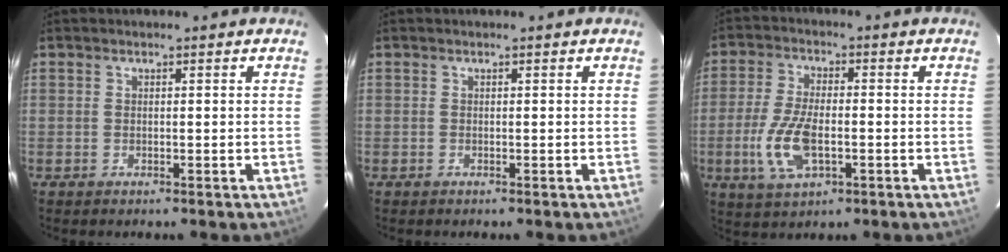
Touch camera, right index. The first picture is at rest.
{"total": 0.0}
{"total": 10.0, "force": [-2.6, 4.4, 8.5], "torque": [-0.185, -0.006, -0.047]}